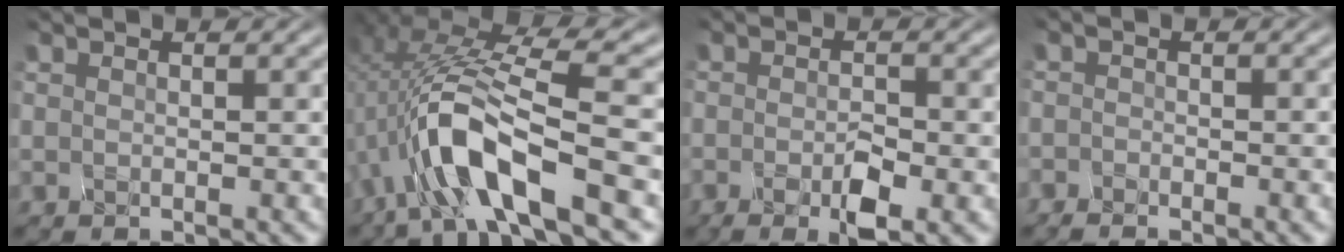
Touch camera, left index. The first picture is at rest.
{"total": 8.2, "force": [-3.2, 2.2, 7.2], "torque": [-0.168, 0.010, -0.039]}
{"total": 2.9, "force": [-2.1, 0.1, 2.0], "torque": [-0.054, -0.007, -0.013]}
{"total": 2.5, "force": [-2.4, -0.4, -0.6], "torque": [-0.003, -0.005, -0.019]}